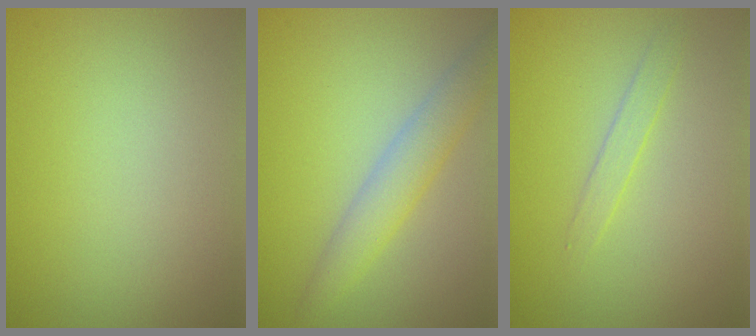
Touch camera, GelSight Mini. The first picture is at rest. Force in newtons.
{"total": 2.4, "press": 2.4, "slide": 0.2}
{"total": 1.2, "press": 1.2, "slide": 0.1}